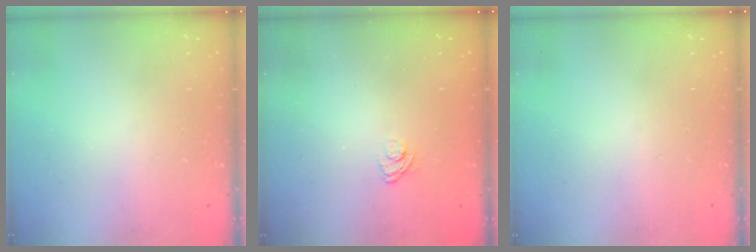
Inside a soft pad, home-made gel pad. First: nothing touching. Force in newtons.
{"total": 3.0, "press": 2.6, "slide": 1.4}
{"total": 0.0}